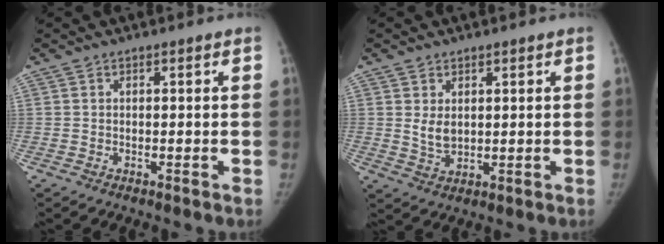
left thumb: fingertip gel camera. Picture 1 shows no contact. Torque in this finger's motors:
{"motor_torque": [0.01, 0.00, 0.49, -0.51, 0.00]}